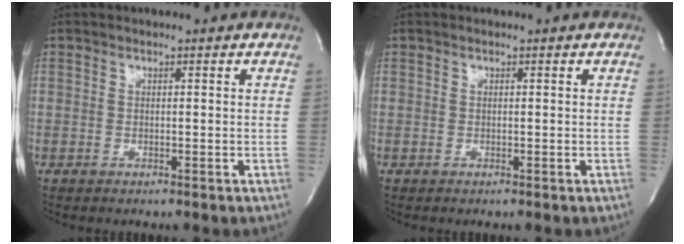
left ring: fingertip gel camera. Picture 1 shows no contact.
{"total": 0.0}